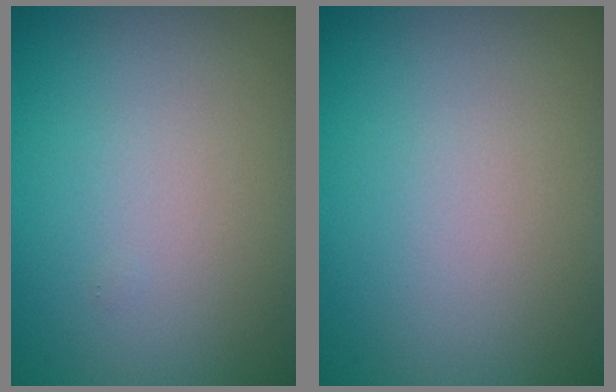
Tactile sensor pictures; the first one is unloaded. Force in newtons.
{"total": 0.0}